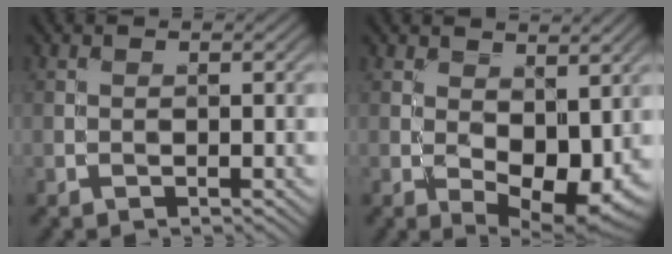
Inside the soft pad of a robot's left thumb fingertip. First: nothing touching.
{"total": 8.3, "force": [0.0, 4.7, 6.8], "torque": [-0.111, -0.016, 0.006]}